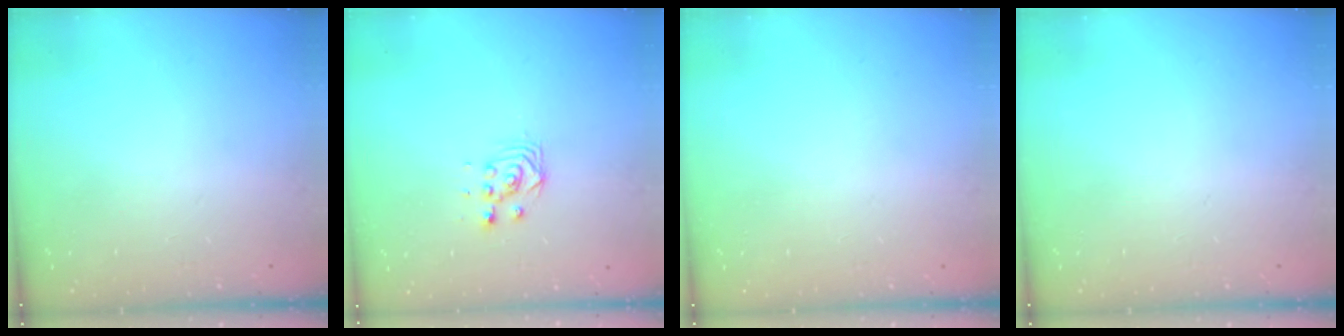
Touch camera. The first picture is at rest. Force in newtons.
{"total": 4.6, "press": 4.5, "slide": 0.2}
{"total": 0.0}
{"total": 0.0}